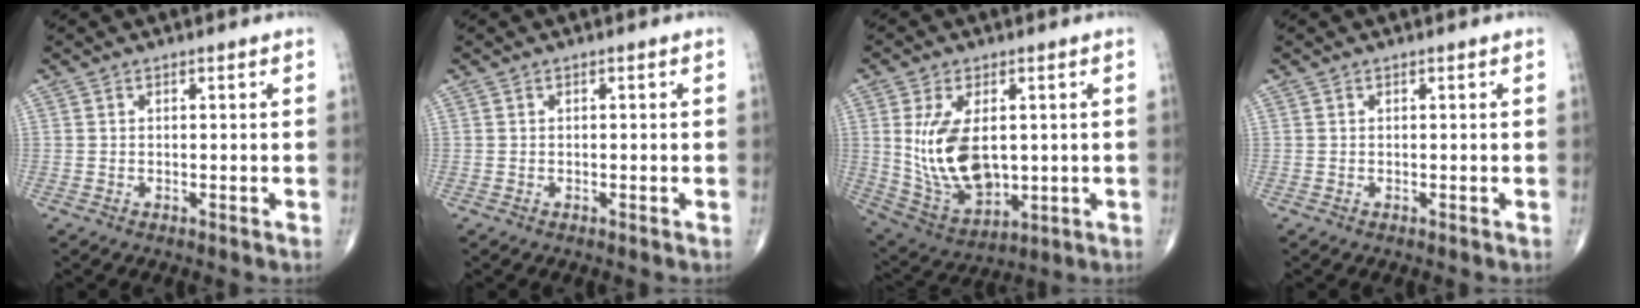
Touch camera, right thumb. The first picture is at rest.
{"total": 0.0}
{"total": 14.6, "force": [1.2, 8.5, 11.8], "torque": [-0.202, -0.015, 0.042]}
{"total": 0.0}